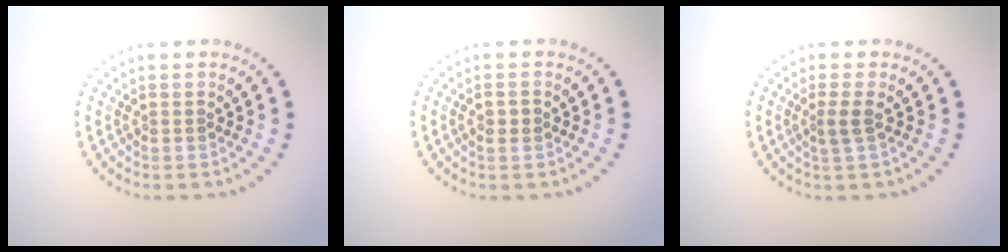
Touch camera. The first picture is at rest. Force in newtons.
{"total": 1.1, "press": 1.1, "slide": 0.2}
{"total": 1.4, "press": 1.1, "slide": 0.8}